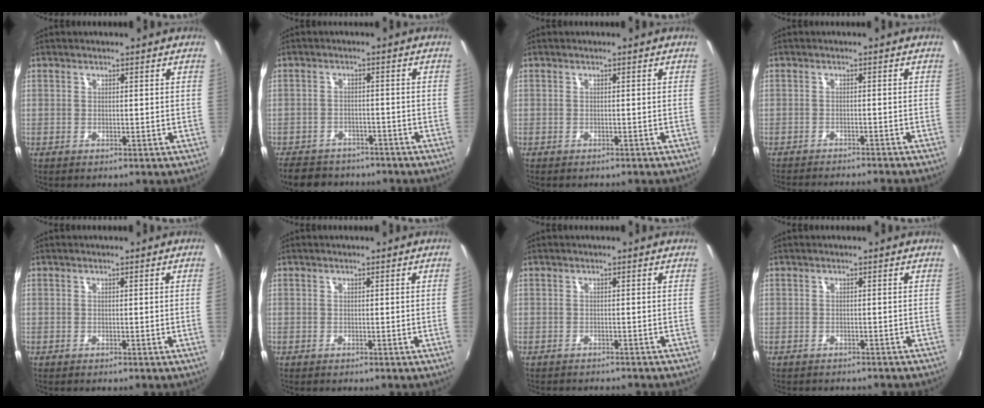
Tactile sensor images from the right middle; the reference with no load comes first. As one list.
[{"total": 11.4, "force": [-9.4, 5.1, 3.7], "torque": [-0.098, -0.002, -0.139]}, {"total": 0.9, "force": [-0.8, 0.2, 0.2], "torque": [-0.009, -0.002, -0.011]}, {"total": 7.8, "force": [-7.2, 0.1, 2.9], "torque": [-0.067, -0.012, -0.108]}, {"total": 1.4, "force": [0.0, -0.9, 1.1], "torque": [-0.008, -0.011, 0.002]}, {"total": 1.0, "force": [0.1, -0.7, 0.8], "torque": [-0.005, -0.008, 0.003]}, {"total": 2.8, "force": [-2.6, 0.4, 0.8], "torque": [-0.024, -0.012, -0.039]}, {"total": 1.8, "force": [-1.7, 0.6, 0.4], "torque": [-0.016, -0.007, -0.026]}]